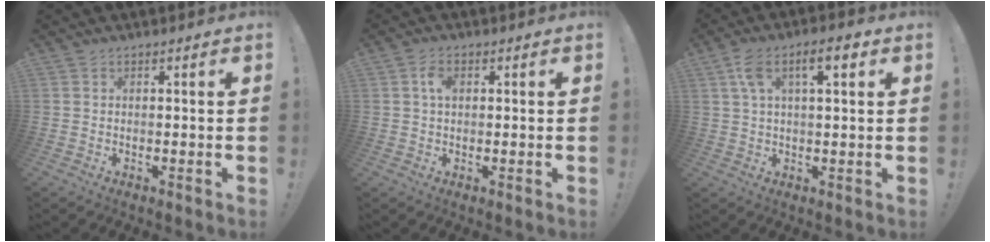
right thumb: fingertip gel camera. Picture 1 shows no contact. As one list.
[{"total": 3.6, "force": [0.8, 2.3, 2.7], "torque": [-0.040, 0.002, 0.009]}, {"total": 8.5, "force": [3.3, 3.1, 7.2], "torque": [-0.110, -0.001, 0.052]}]